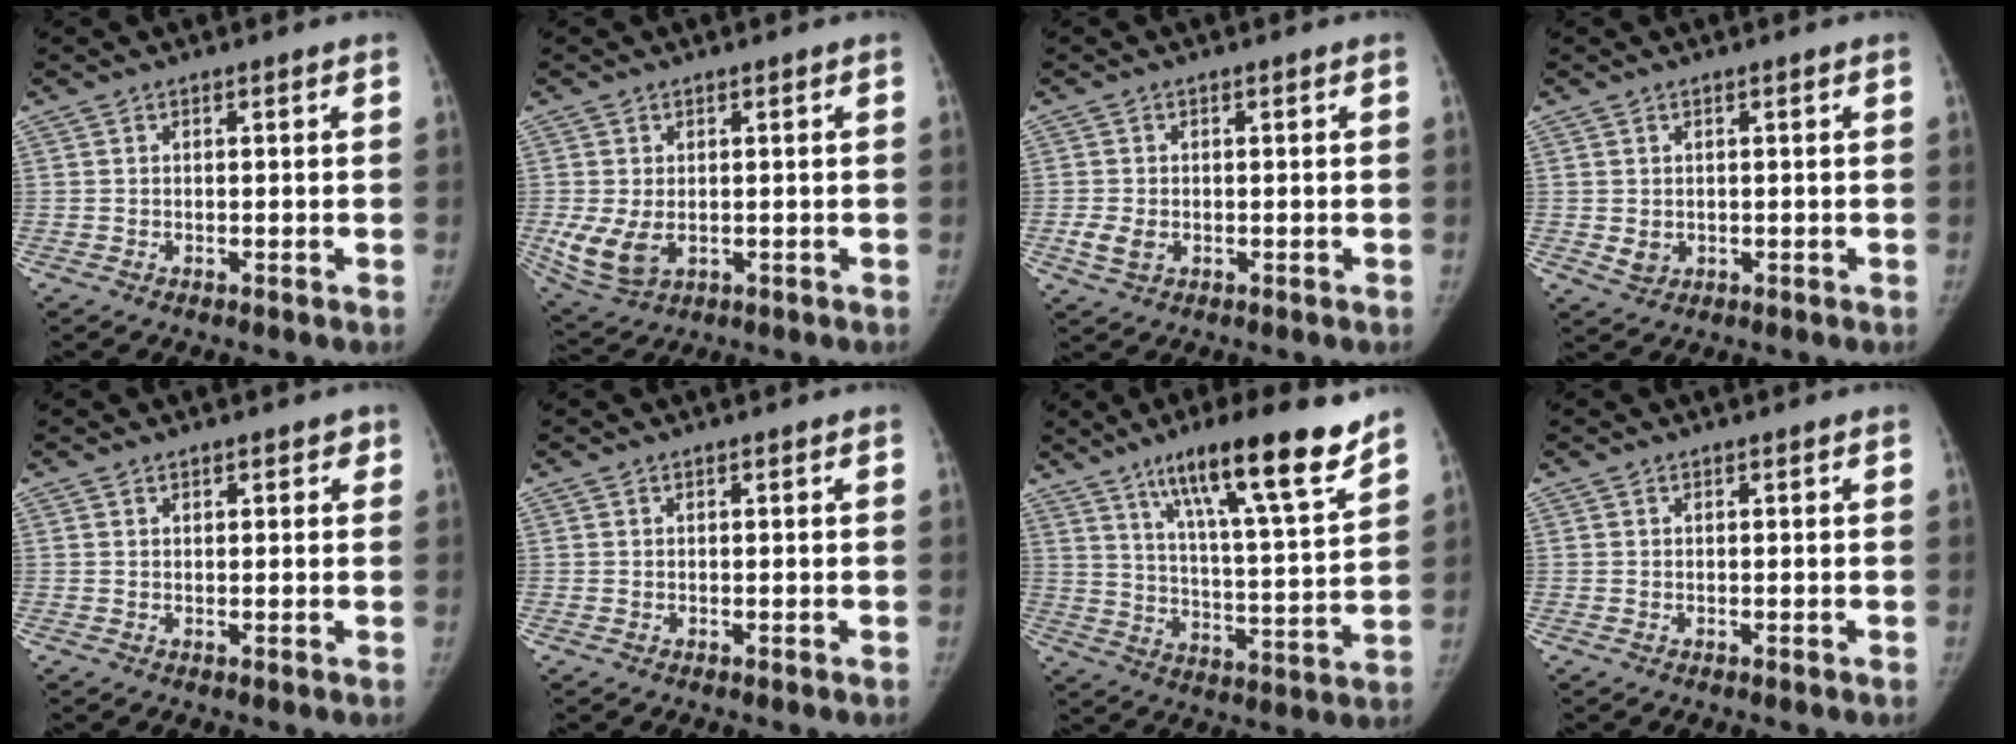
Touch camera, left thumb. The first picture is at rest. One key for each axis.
{"total": 7.2, "fx": -0.9, "fy": 4.8, "fz": 5.3, "tx": -0.113, "ty": -0.015, "tz": -0.002}
{"total": 3.1, "fx": -0.6, "fy": 2.2, "fz": 2.1, "tx": -0.046, "ty": -0.003, "tz": -0.009}
{"total": 2.2, "fx": 0.1, "fy": 1.8, "fz": 1.2, "tx": -0.018, "ty": -0.003, "tz": 0.010}
{"total": 1.8, "fx": 1.1, "fy": 1.0, "fz": 0.9, "tx": 0.006, "ty": -0.003, "tz": 0.011}
{"total": 0.0}
{"total": 19.9, "fx": 13.3, "fy": 2.7, "fz": 14.6, "tx": -0.208, "ty": -0.063, "tz": 0.214}
{"total": 0.0}